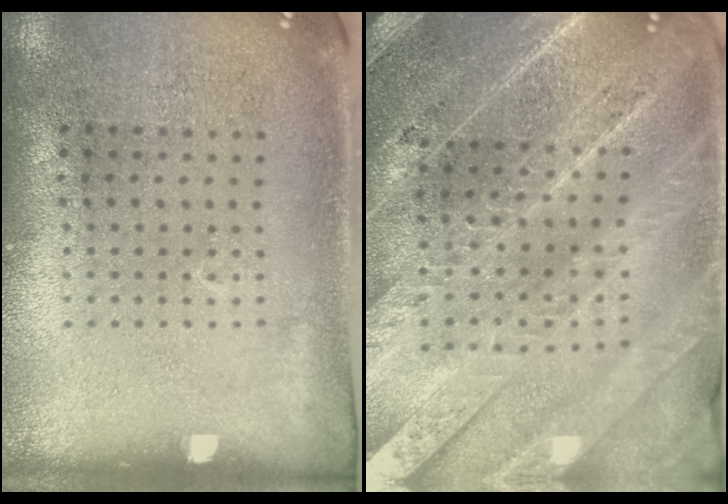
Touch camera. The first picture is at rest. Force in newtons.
{"total": 4.8, "press": 4.3, "slide": 2.2}